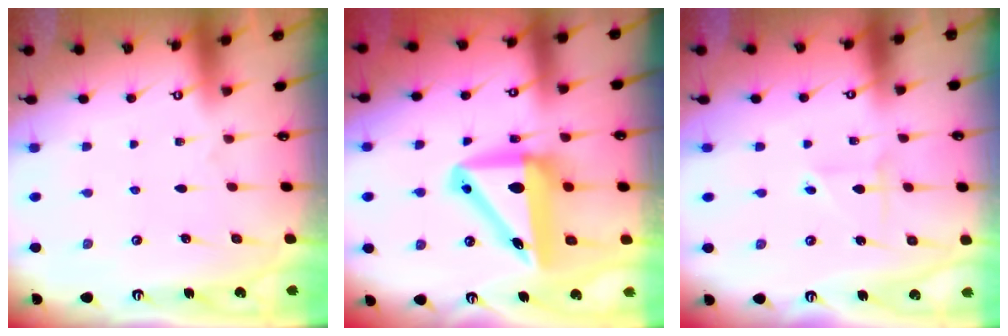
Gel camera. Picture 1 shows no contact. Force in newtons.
{"total": 13.2, "press": 12.8, "slide": 3.2}
{"total": 2.3, "press": 2.3, "slide": 0.2}